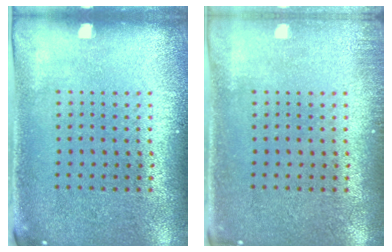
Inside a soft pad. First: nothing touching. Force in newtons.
{"total": 0.9, "press": 0.9, "slide": 0.2}